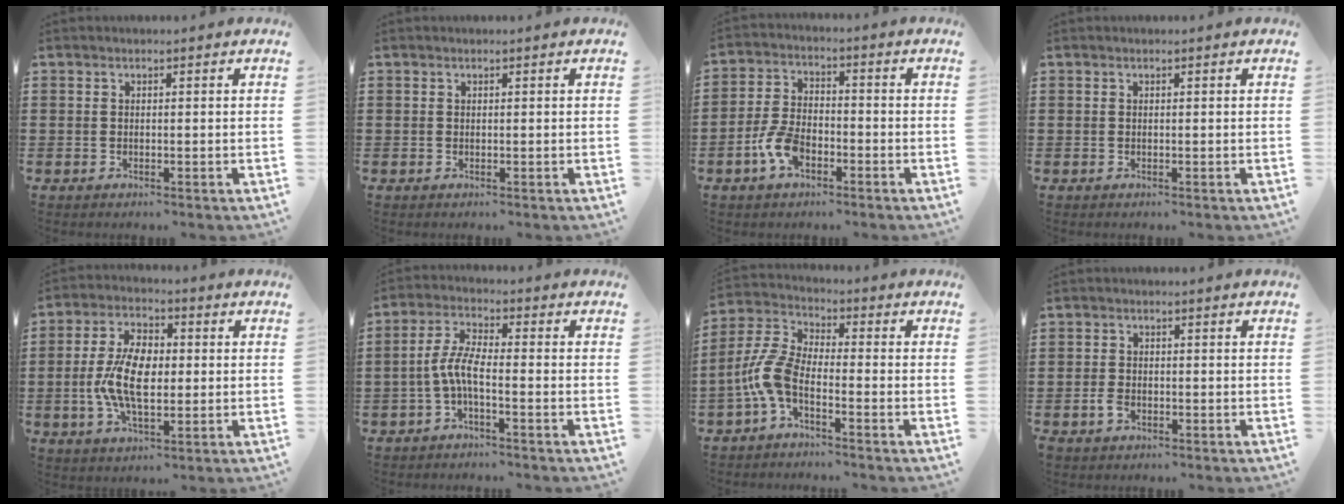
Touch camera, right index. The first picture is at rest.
{"total": 0.0}
{"total": 6.3, "force": [-3.0, 3.2, 4.6], "torque": [-0.109, 0.000, -0.061]}
{"total": 0.0}
{"total": 8.7, "force": [-0.8, 4.6, 7.4], "torque": [-0.167, 0.003, -0.022]}
{"total": 5.3, "force": [-1.9, 1.3, 4.8], "torque": [-0.122, -0.009, -0.045]}
{"total": 7.0, "force": [-3.5, 2.6, 5.4], "torque": [-0.155, -0.019, -0.075]}
{"total": 2.1, "force": [-1.2, 1.2, 1.3], "torque": [-0.041, -0.006, -0.028]}